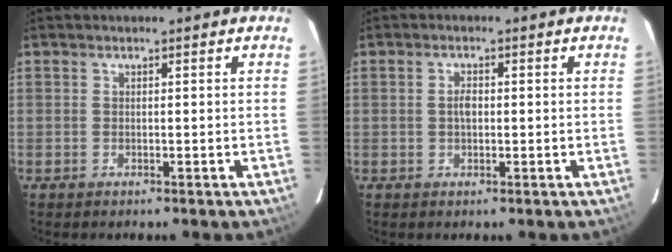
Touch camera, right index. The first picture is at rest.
{"total": 1.9, "force": [-0.1, 1.1, 1.5], "torque": [-0.028, 0.005, -0.002]}